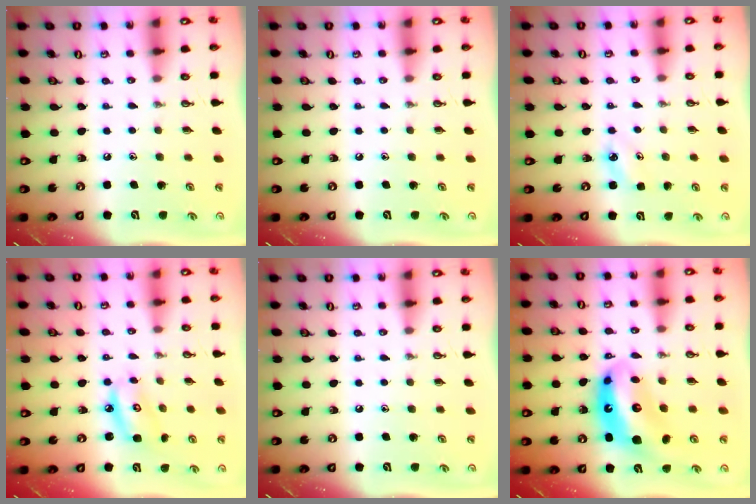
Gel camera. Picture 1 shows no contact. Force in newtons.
{"total": 0.0}
{"total": 3.9, "press": 3.8, "slide": 0.4}
{"total": 6.9, "press": 6.9, "slide": 0.5}
{"total": 0.0}
{"total": 13.8, "press": 13.7, "slide": 1.3}